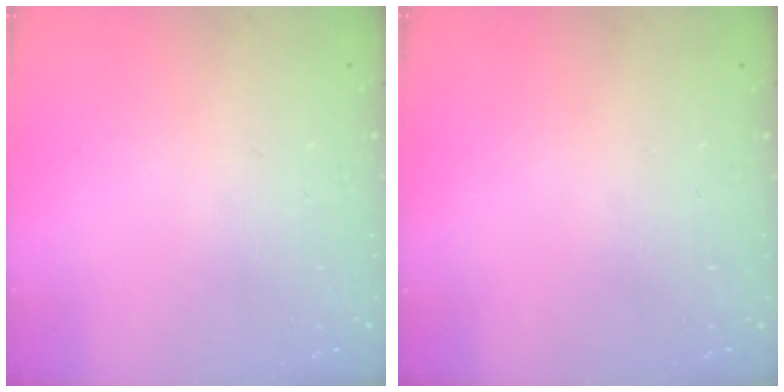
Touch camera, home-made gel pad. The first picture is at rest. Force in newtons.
{"total": 0.0}